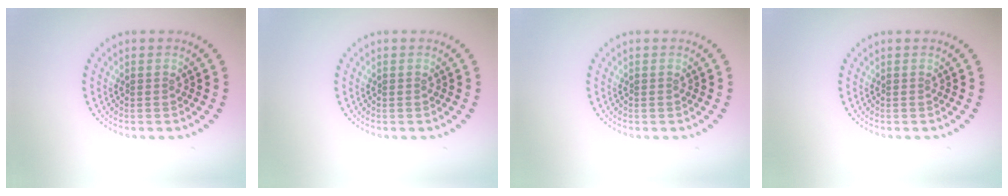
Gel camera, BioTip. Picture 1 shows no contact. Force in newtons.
{"total": 0.0}
{"total": 0.0}
{"total": 0.0}